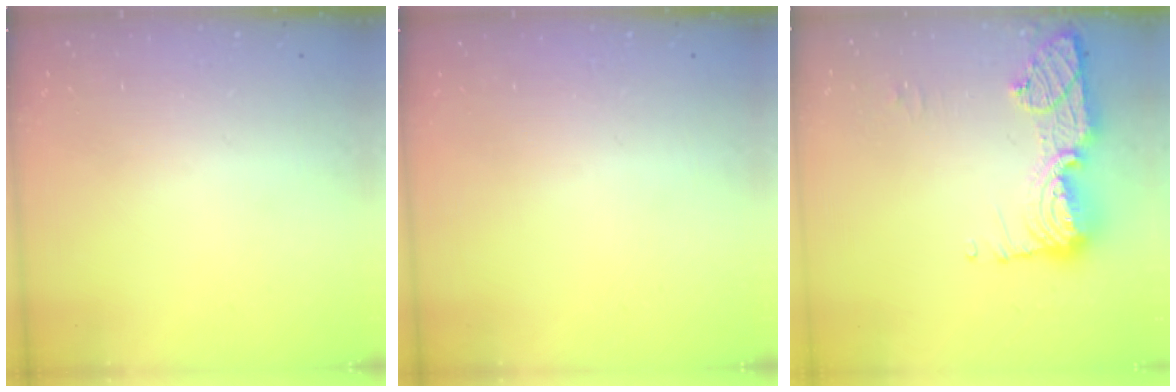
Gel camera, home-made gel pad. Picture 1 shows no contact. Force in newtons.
{"total": 0.0}
{"total": 13.4, "press": 13.4, "slide": 1.3}